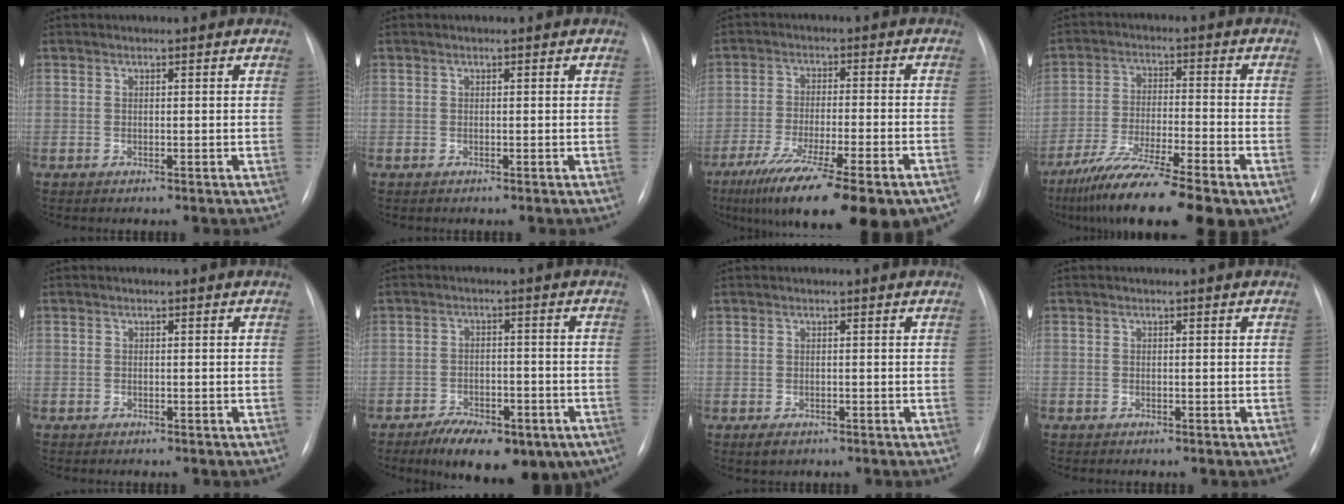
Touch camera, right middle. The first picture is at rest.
{"total": 0.0}
{"total": 22.4, "force": [-16.4, 3.6, 14.8], "torque": [-0.189, -0.033, -0.241]}
{"total": 15.6, "force": [-10.6, 1.9, 11.3], "torque": [-0.187, -0.034, -0.180]}
{"total": 0.8, "force": [-0.6, 0.5, 0.2], "torque": [-0.006, 0.003, -0.009]}
{"total": 15.3, "force": [-10.2, 7.0, 9.0], "torque": [-0.111, 0.012, -0.142]}
{"total": 1.9, "force": [-1.2, 1.1, 1.0], "torque": [-0.018, 0.000, -0.012]}
{"total": 0.9, "force": [-0.7, 0.6, 0.2], "torque": [-0.006, 0.003, -0.010]}